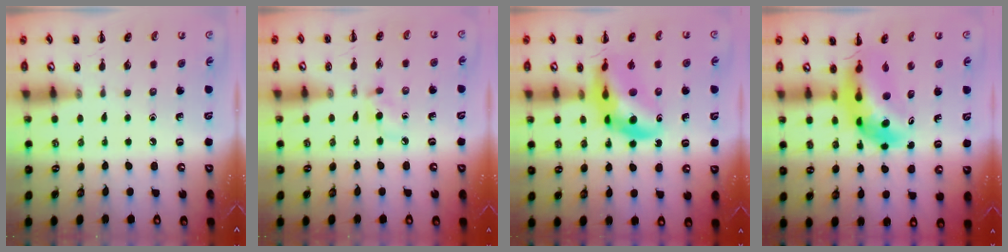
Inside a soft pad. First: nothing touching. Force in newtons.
{"total": 3.9, "press": 3.7, "slide": 1.2}
{"total": 11.7, "press": 11.3, "slide": 3.0}
{"total": 7.4, "press": 7.0, "slide": 2.3}